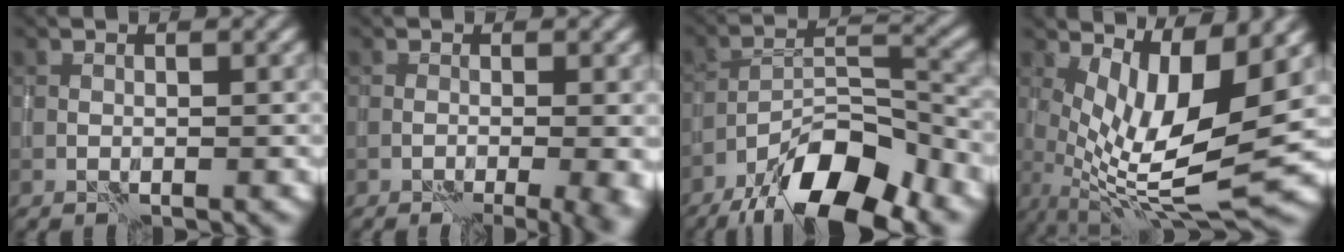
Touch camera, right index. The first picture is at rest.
{"total": 5.4, "force": [-2.1, 1.9, 4.6], "torque": [-0.037, 0.001, -0.024]}
{"total": 11.6, "force": [-8.1, 3.6, 7.4], "torque": [-0.117, 0.015, -0.146]}
{"total": 8.6, "force": [1.9, 2.1, 8.1], "torque": [-0.151, -0.007, 0.039]}